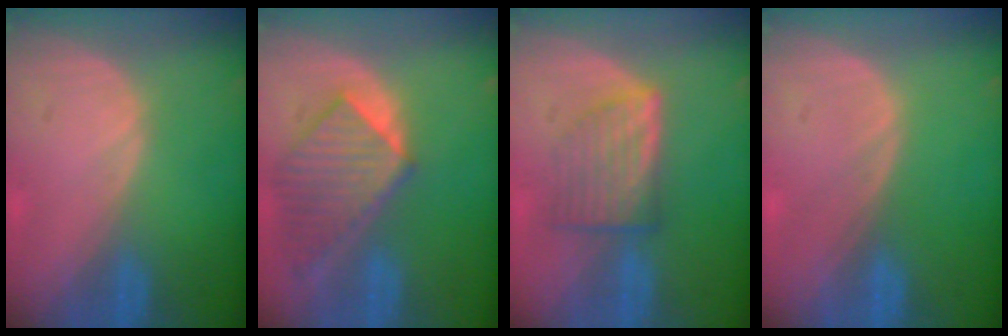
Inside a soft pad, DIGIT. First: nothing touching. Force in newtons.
{"total": 8.3, "press": 7.6, "slide": 3.4}
{"total": 6.4, "press": 5.9, "slide": 2.3}
{"total": 0.0}